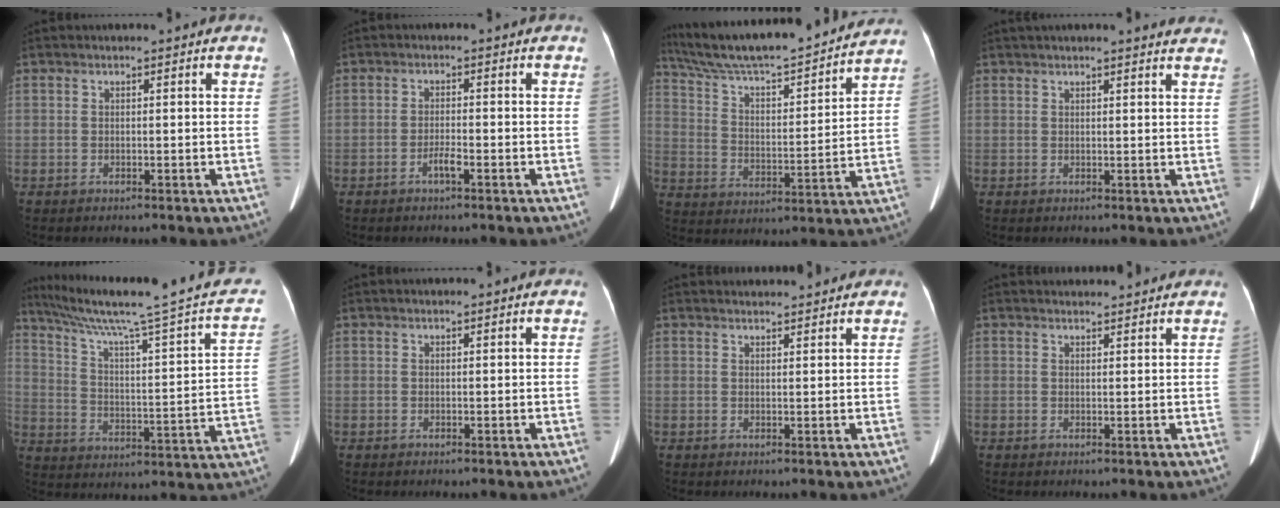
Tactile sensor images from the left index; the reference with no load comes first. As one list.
[{"total": 1.7, "force": [-1.1, 0.1, 1.3], "torque": [-0.026, 0.000, -0.020]}, {"total": 22.8, "force": [20.5, 1.7, 9.8], "torque": [-0.174, 0.008, 0.314]}, {"total": 12.5, "force": [11.6, 1.2, 4.5], "torque": [-0.051, 0.023, 0.129]}, {"total": 22.1, "force": [18.0, -0.1, 12.9], "torque": [-0.200, -0.034, 0.242]}, {"total": 0.8, "force": [0.8, 0.0, 0.3], "torque": [-0.009, 0.016, 0.016]}, {"total": 5.4, "force": [5.2, 0.8, 1.0], "torque": [-0.012, 0.028, 0.063]}, {"total": 4.8, "force": [4.7, 0.5, 0.8], "torque": [-0.013, 0.025, 0.057]}]